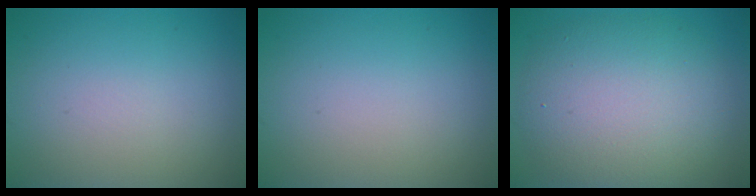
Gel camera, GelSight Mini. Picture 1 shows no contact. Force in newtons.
{"total": 0.0}
{"total": 8.8, "press": 8.8, "slide": 0.7}